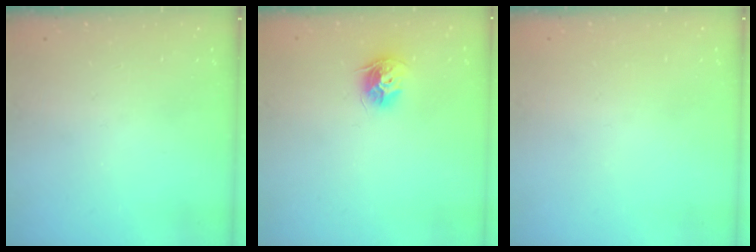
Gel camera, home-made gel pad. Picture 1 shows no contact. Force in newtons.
{"total": 9.5, "press": 9.5, "slide": 0.3}
{"total": 0.7, "press": 0.7, "slide": 0.1}